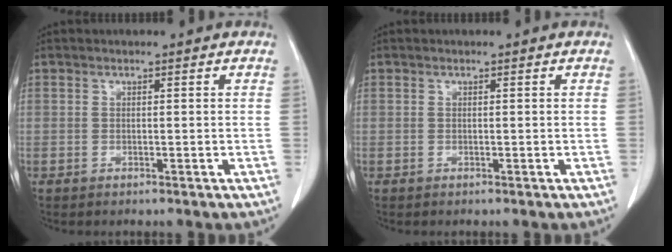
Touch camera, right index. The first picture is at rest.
{"total": 0.0}